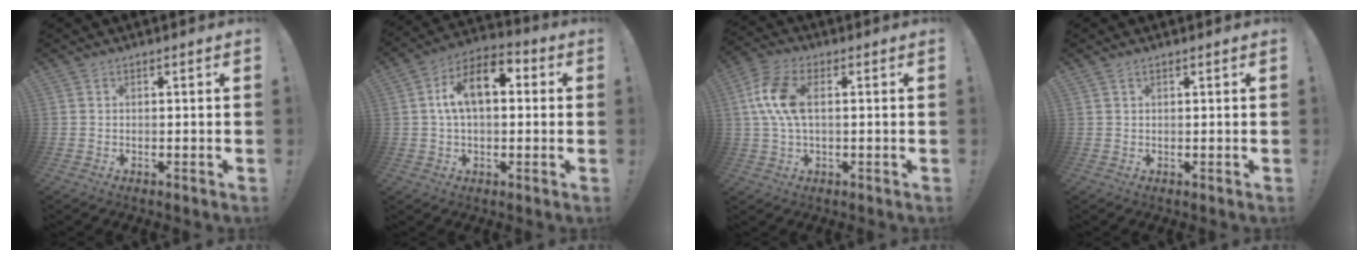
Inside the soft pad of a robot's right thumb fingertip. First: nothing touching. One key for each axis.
{"total": 12.5, "fx": 2.7, "fy": 6.7, "fz": 10.2, "tx": -0.170, "ty": 0.007, "tz": 0.046}
{"total": 11.0, "fx": 1.9, "fy": 5.6, "fz": 9.3, "tx": -0.190, "ty": 0.003, "tz": 0.036}
{"total": 0.9, "fx": 0.6, "fy": 0.4, "fz": 0.6, "tx": -0.021, "ty": 0.004, "tz": 0.013}